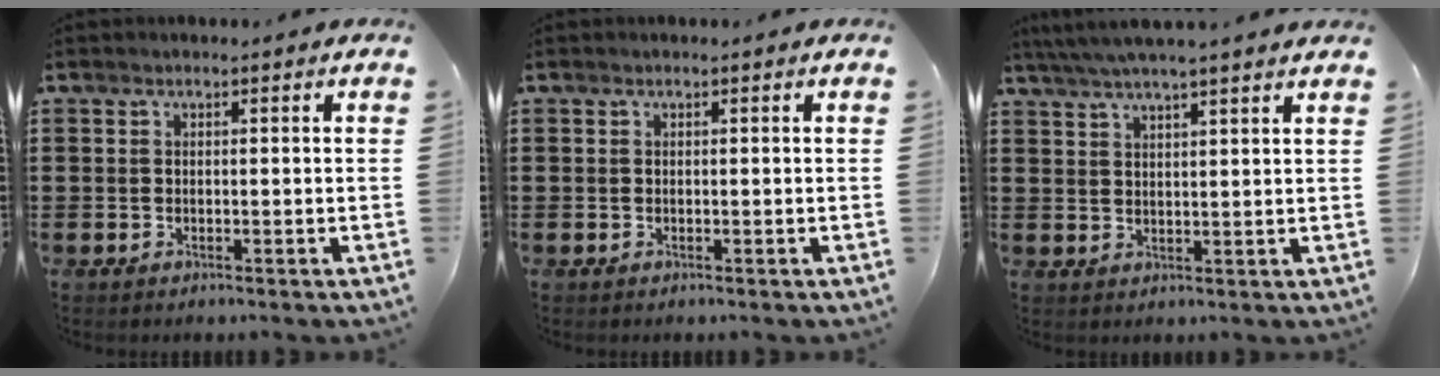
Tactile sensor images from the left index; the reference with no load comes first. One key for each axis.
{"total": 0.0}
{"total": 4.1, "fx": 3.7, "fy": -0.4, "fz": 1.8, "tx": -0.045, "ty": -0.009, "tz": 0.066}